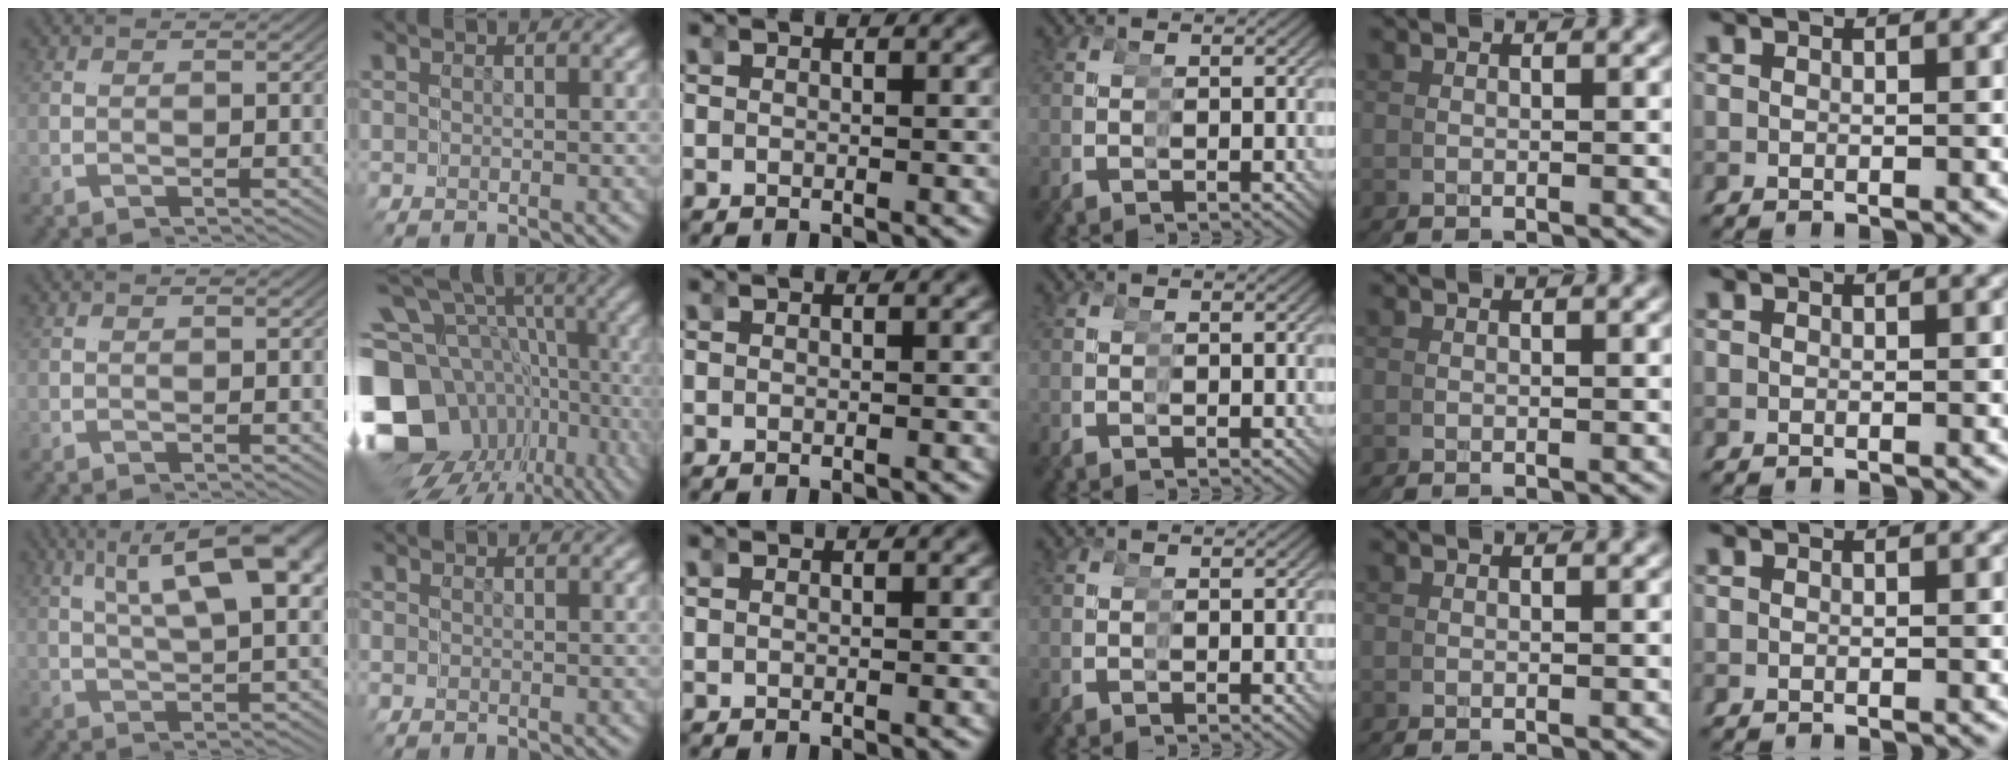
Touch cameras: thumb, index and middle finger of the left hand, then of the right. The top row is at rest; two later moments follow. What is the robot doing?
{"motion": "grasp_and_lifting", "object": "tape"}